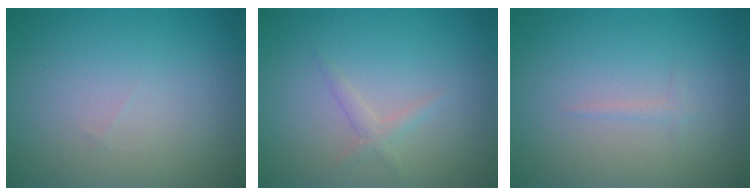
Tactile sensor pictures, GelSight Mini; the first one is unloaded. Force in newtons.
{"total": 1.2, "press": 1.2, "slide": 0.1}
{"total": 0.6, "press": 0.6, "slide": 0.0}